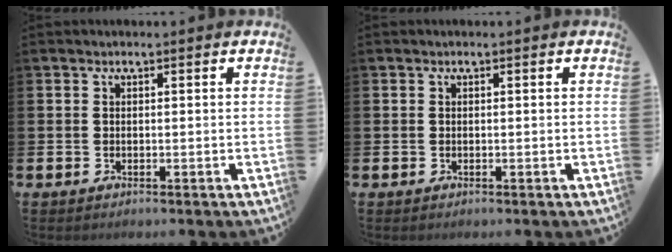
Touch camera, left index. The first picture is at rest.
{"total": 0.0}